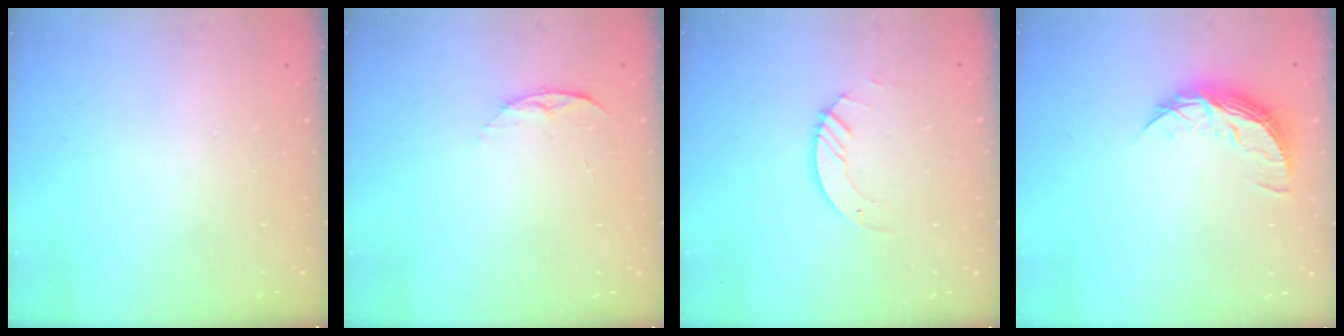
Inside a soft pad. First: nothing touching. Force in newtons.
{"total": 5.2, "press": 5.2, "slide": 0.6}
{"total": 2.9, "press": 2.9, "slide": 0.3}
{"total": 8.7, "press": 8.7, "slide": 0.4}